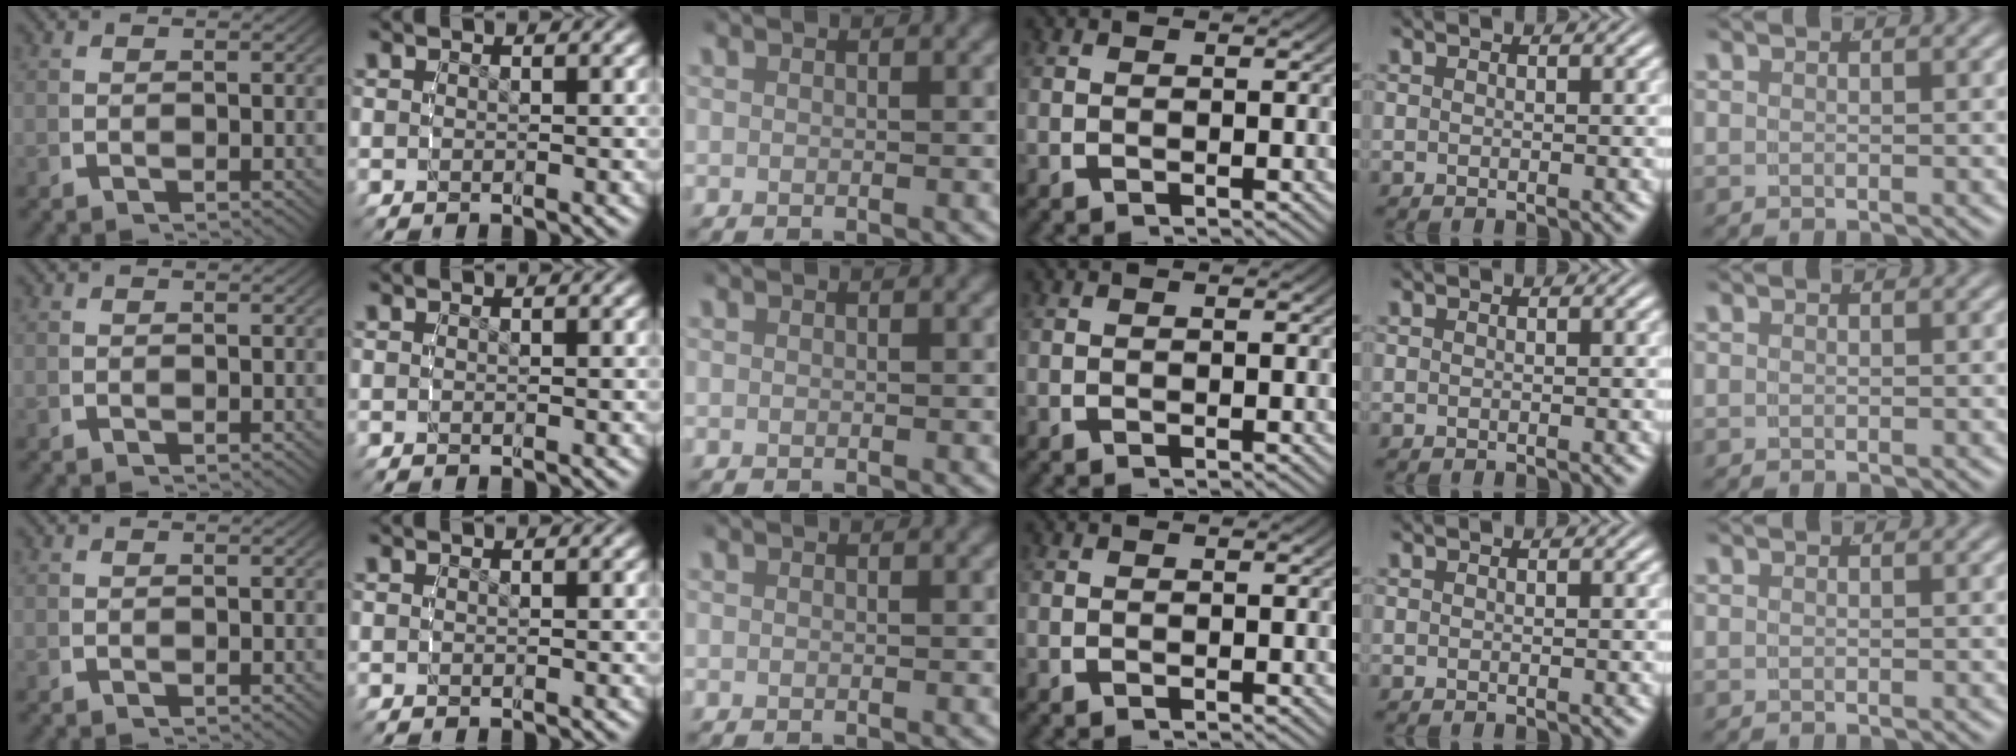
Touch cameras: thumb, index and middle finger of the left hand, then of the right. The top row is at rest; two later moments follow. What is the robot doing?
{"motion": "reach", "object": "jacket"}